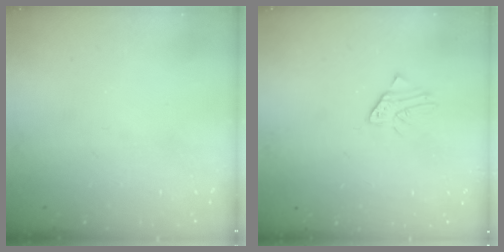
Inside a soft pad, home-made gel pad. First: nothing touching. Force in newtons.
{"total": 2.1, "press": 2.1, "slide": 0.2}